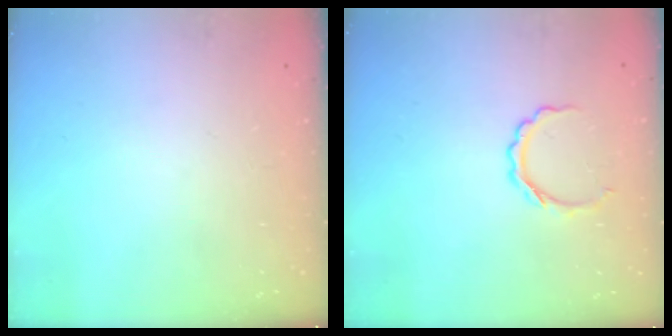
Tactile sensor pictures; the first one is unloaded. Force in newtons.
{"total": 5.6, "press": 5.6, "slide": 0.5}